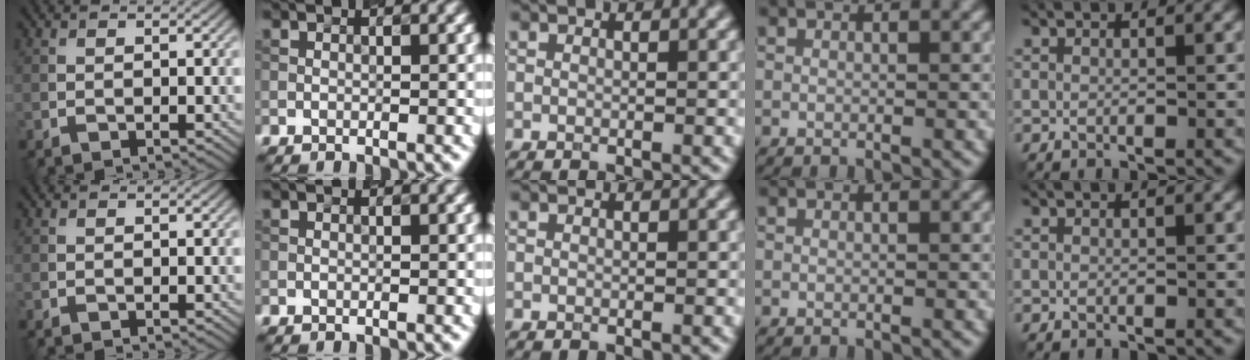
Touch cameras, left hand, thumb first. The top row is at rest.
{}